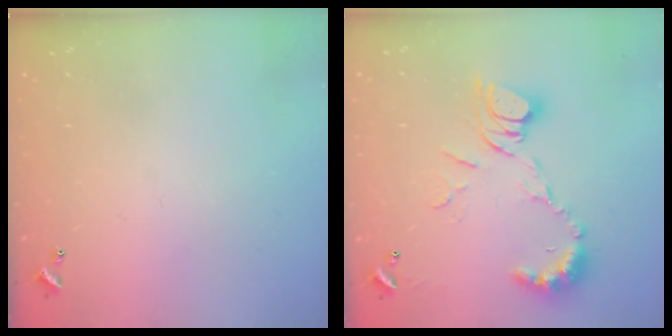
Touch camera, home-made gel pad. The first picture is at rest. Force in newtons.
{"total": 11.6, "press": 11.5, "slide": 1.0}